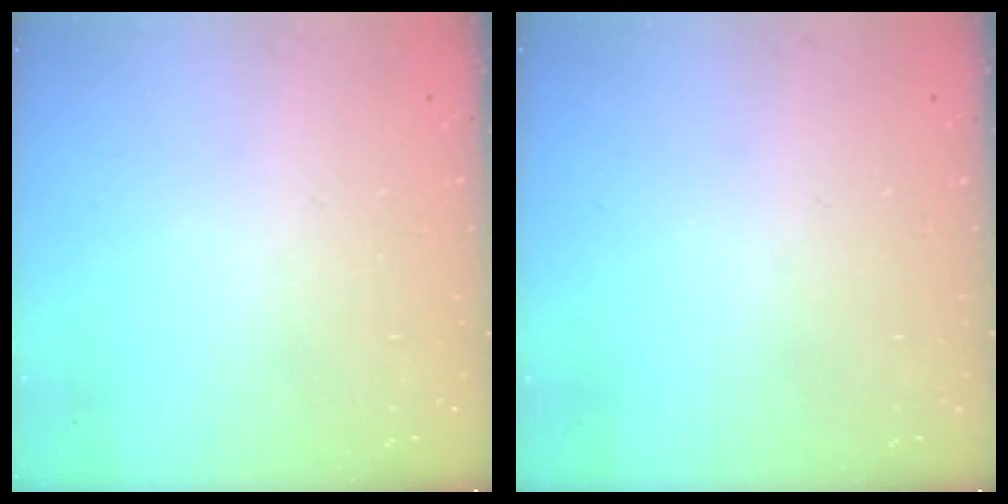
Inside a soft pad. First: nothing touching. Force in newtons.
{"total": 0.0}